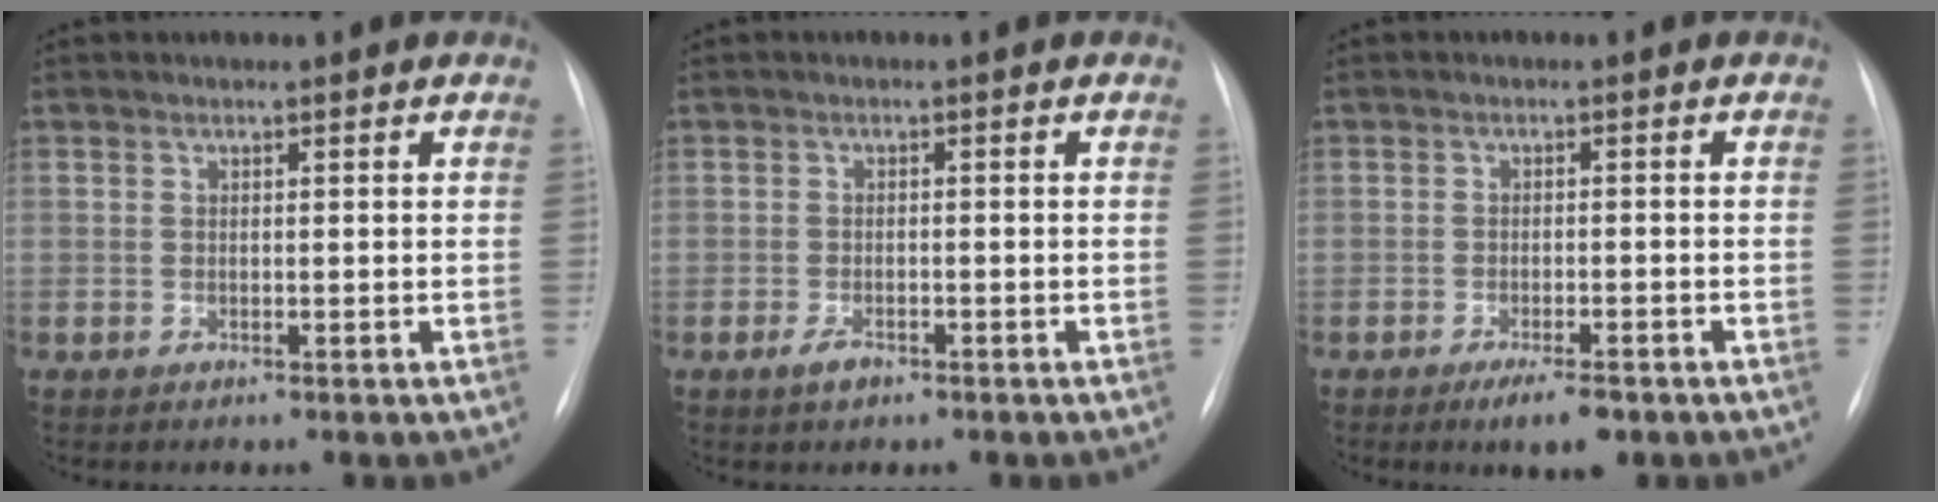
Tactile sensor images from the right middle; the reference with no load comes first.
{"total": 2.1, "force": [-1.3, 0.9, 1.3], "torque": [-0.029, -0.001, -0.021]}
{"total": 4.4, "force": [-2.9, 1.2, 3.1], "torque": [-0.050, -0.004, -0.041]}